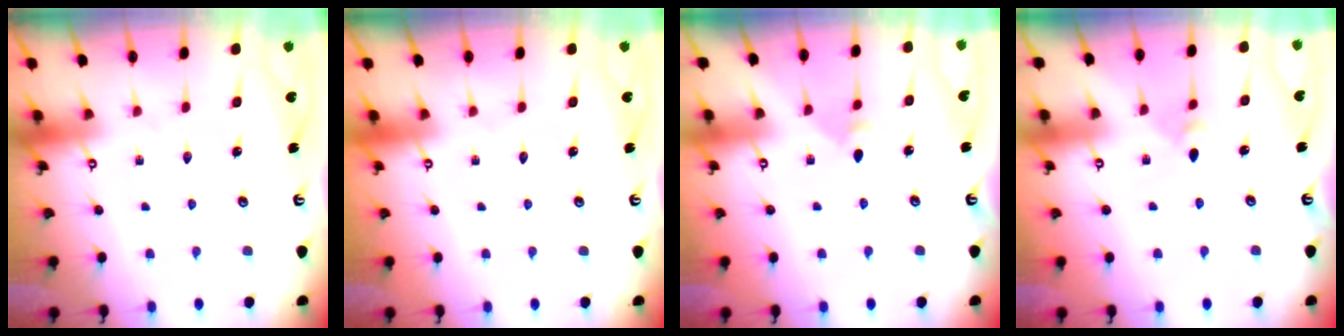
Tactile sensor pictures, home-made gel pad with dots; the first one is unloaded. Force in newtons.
{"total": 0.0}
{"total": 4.2, "press": 4.1, "slide": 0.8}
{"total": 3.9, "press": 3.8, "slide": 0.9}